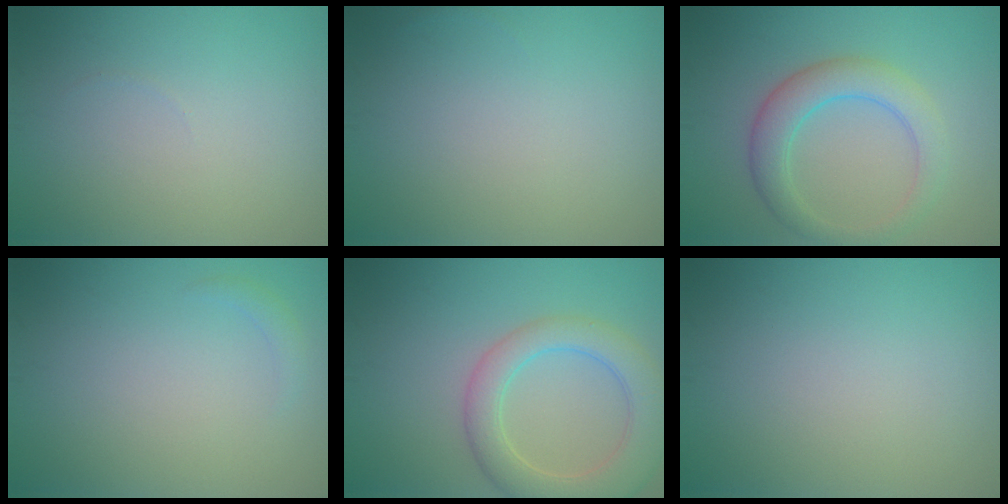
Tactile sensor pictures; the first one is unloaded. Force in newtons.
{"total": 0.0}
{"total": 4.3, "press": 4.3, "slide": 0.2}
{"total": 0.9, "press": 0.9, "slide": 0.0}
{"total": 6.1, "press": 6.1, "slide": 0.4}
{"total": 0.0}